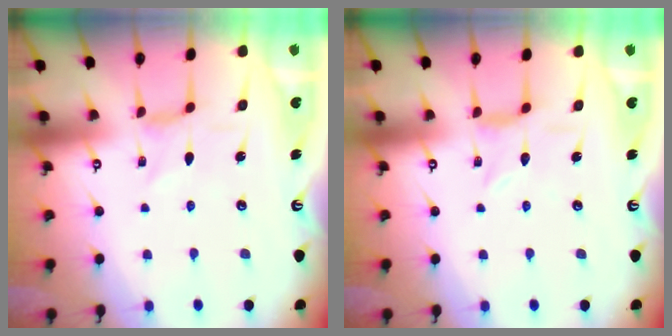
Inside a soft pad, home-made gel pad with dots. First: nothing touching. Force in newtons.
{"total": 1.5, "press": 1.5, "slide": 0.2}